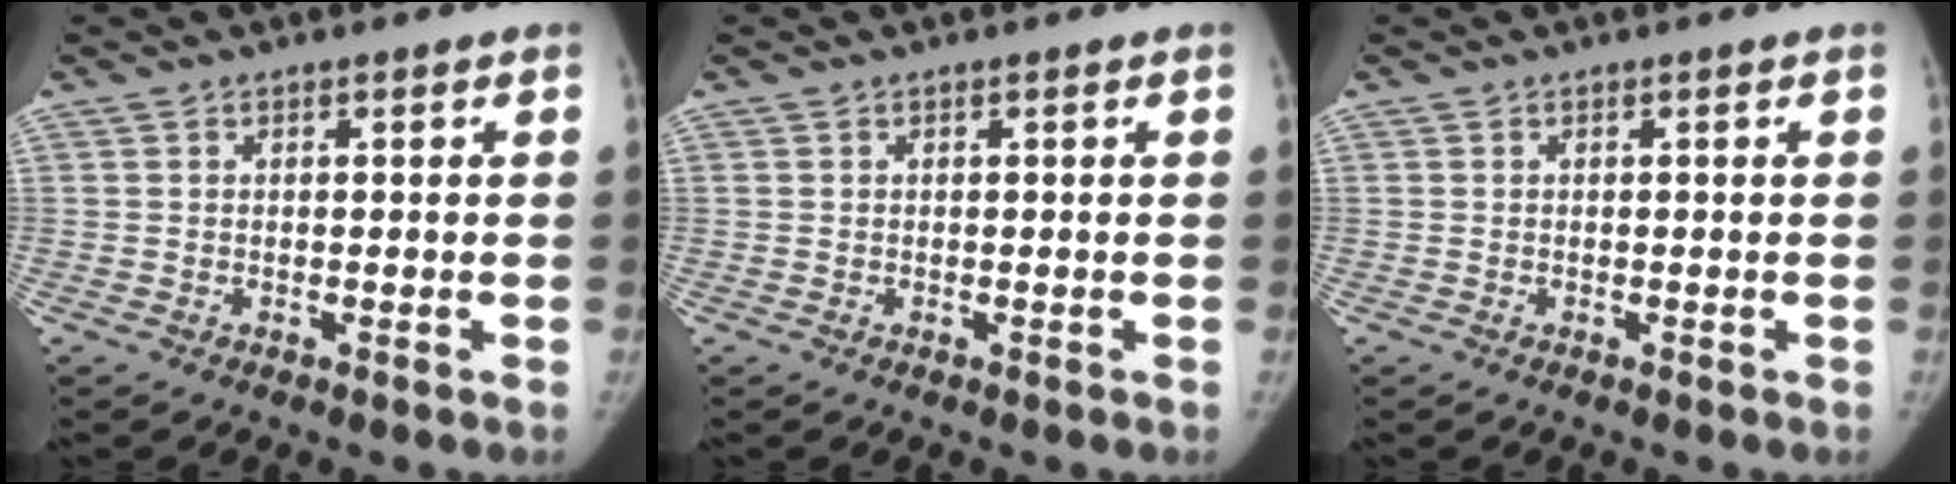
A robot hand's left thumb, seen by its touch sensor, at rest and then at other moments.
{"total": 0.0}
{"total": 0.0}